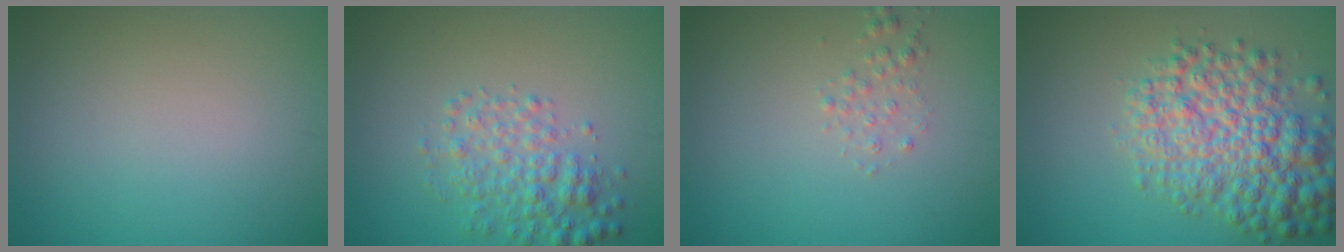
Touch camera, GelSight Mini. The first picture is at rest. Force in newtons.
{"total": 3.3, "press": 3.3, "slide": 0.1}
{"total": 0.9, "press": 0.9, "slide": 0.1}
{"total": 7.4, "press": 7.4, "slide": 0.2}